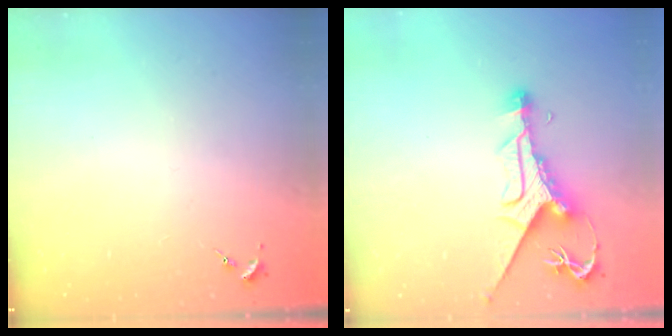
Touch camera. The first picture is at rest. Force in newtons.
{"total": 10.1, "press": 10.1, "slide": 1.1}